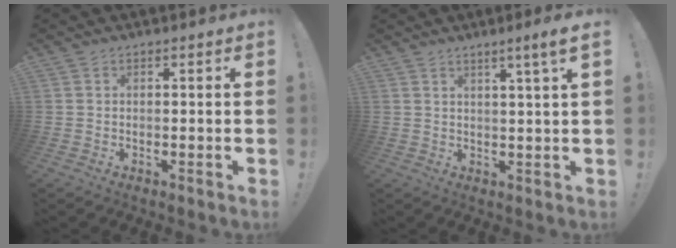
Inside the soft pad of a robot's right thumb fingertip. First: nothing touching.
{"total": 6.6, "force": [3.7, -1.2, 5.4], "torque": [-0.074, -0.024, 0.050]}